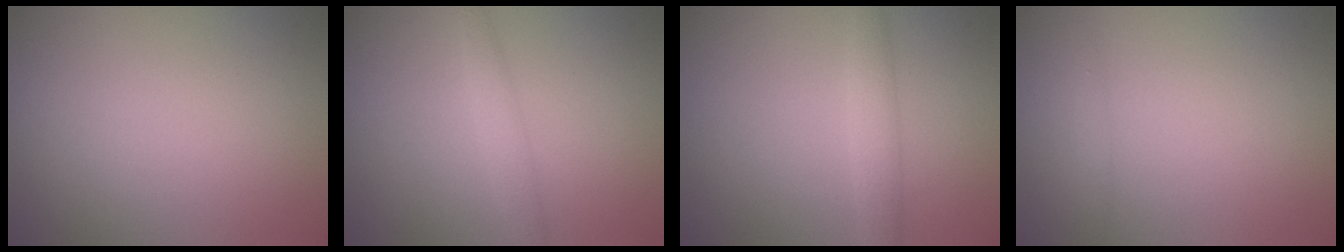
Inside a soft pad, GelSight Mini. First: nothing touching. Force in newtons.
{"total": 1.7, "press": 1.7, "slide": 0.0}
{"total": 2.1, "press": 2.1, "slide": 0.1}
{"total": 0.5, "press": 0.5, "slide": 0.0}